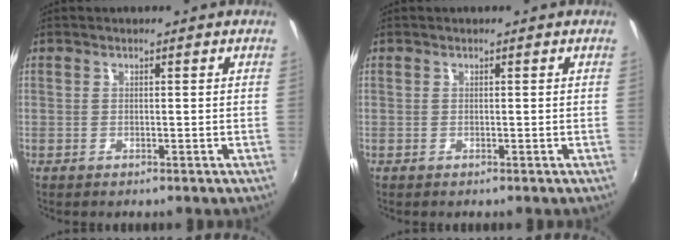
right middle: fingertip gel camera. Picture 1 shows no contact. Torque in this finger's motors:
{"motor_torque": [0.12, -0.11, 0.04, 0.01]}